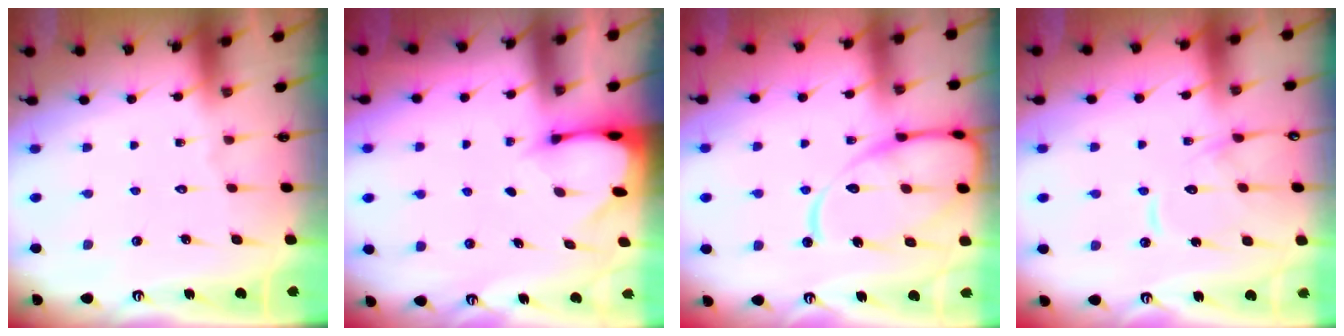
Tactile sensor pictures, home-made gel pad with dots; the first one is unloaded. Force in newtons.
{"total": 2.0, "press": 2.0, "slide": 0.1}
{"total": 14.3, "press": 14.3, "slide": 1.5}
{"total": 11.4, "press": 11.4, "slide": 0.6}